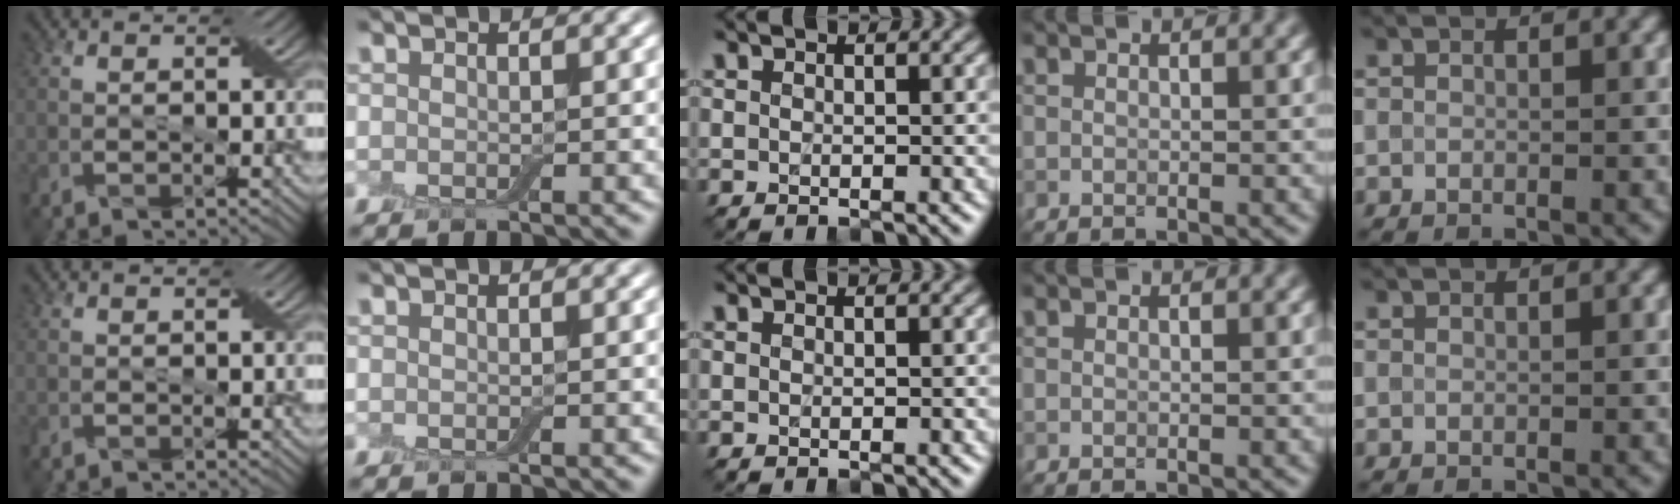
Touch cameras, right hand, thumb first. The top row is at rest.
{}